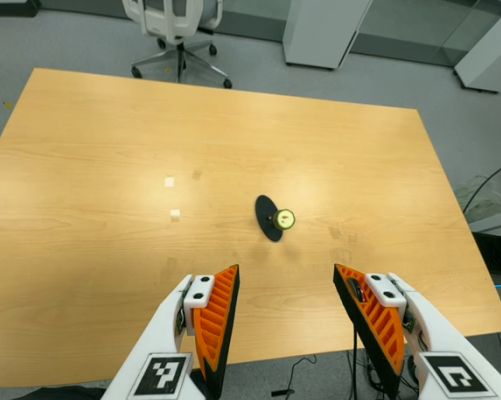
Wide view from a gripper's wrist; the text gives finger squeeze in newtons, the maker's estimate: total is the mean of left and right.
{"total": 0.0}